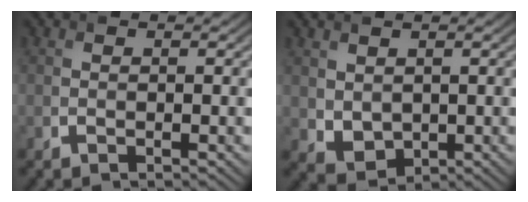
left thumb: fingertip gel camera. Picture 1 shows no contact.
{"total": 3.3, "force": [1.1, 2.5, 1.7], "torque": [-0.048, -0.011, 0.030]}